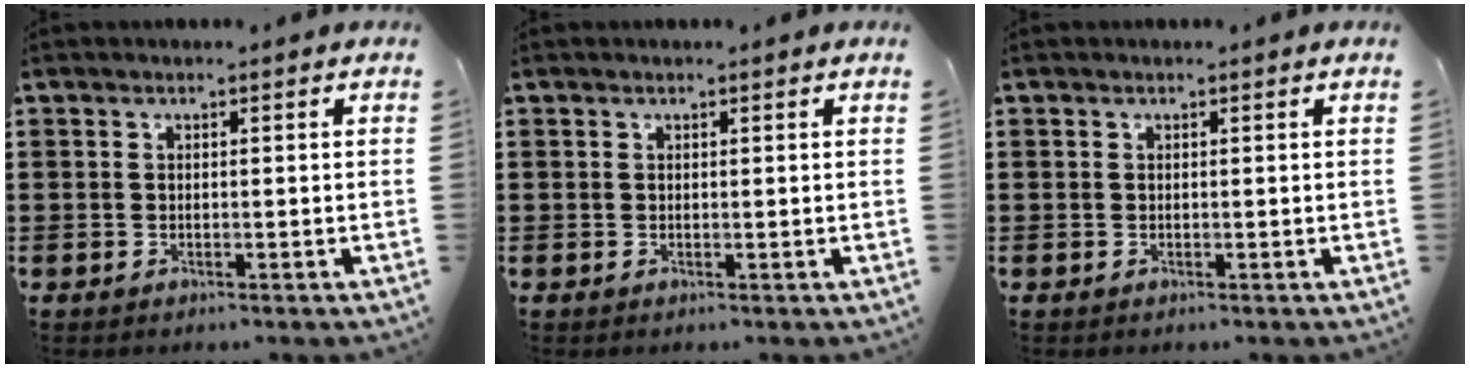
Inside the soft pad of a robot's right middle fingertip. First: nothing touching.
{"total": 0.0}
{"total": 0.0}